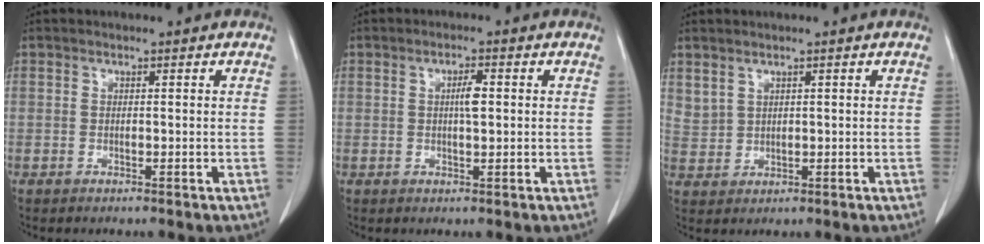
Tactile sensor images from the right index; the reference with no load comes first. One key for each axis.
{"total": 2.7, "fx": 0.4, "fy": 0.6, "fz": 2.6, "tx": -0.046, "ty": 0.002, "tz": 0.007}
{"total": 2.3, "fx": 1.9, "fy": 1.1, "fz": 0.6, "tx": -0.013, "ty": -0.002, "tz": 0.047}